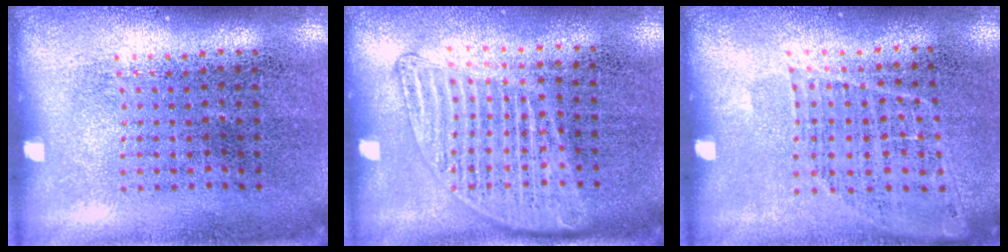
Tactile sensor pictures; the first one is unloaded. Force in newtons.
{"total": 1.4, "press": 1.3, "slide": 0.6}
{"total": 1.0, "press": 0.9, "slide": 0.6}